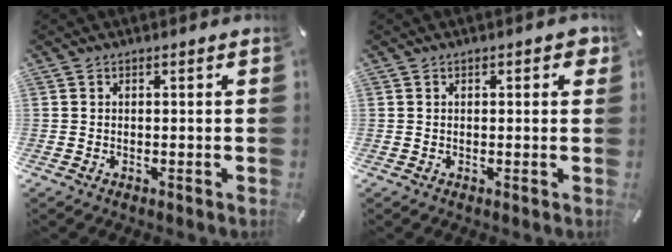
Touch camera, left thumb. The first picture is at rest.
{"total": 1.9, "force": [0.6, 1.0, 1.5], "torque": [-0.015, 0.000, 0.005]}